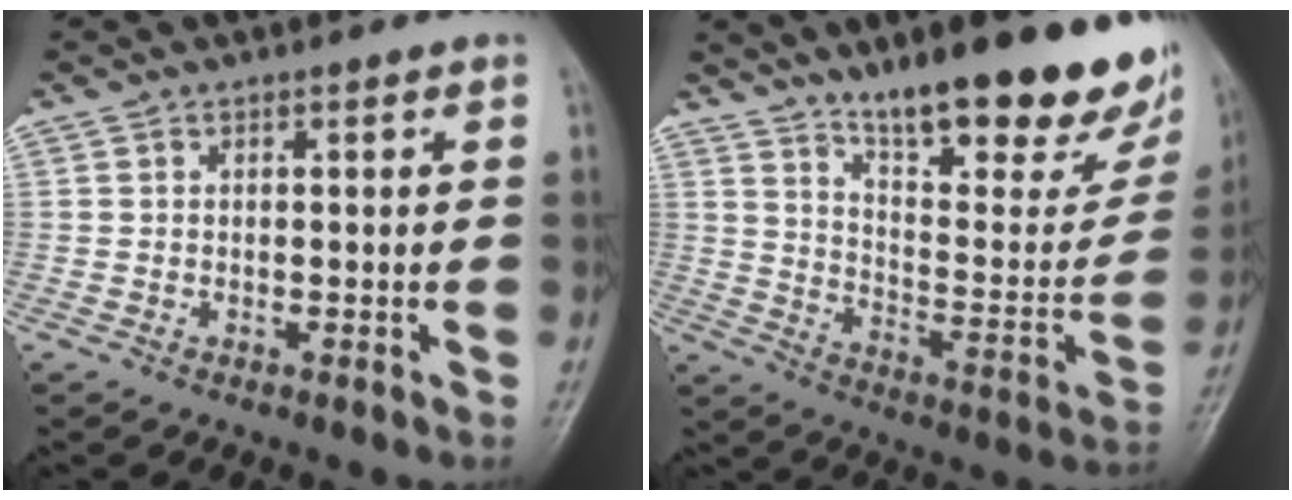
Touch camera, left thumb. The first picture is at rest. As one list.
[{"total": 27.0, "force": [18.3, 7.6, 18.3], "torque": [-0.218, -0.094, 0.277]}]